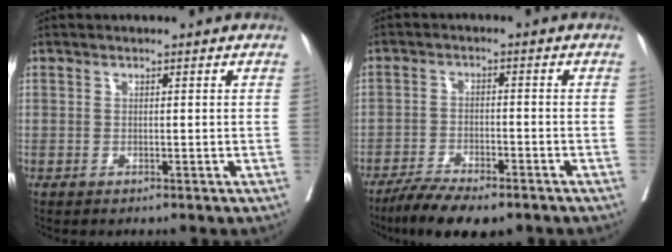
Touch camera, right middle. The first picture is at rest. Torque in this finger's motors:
{"motor_torque": [0.50, -0.49, 0.10, 0.08]}